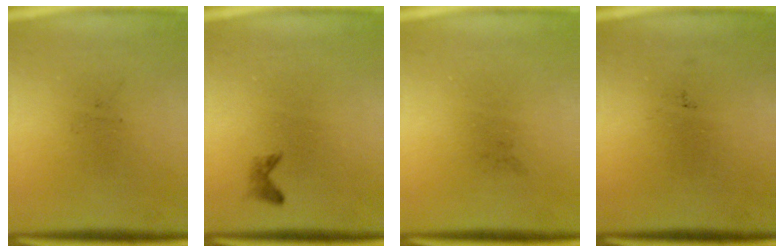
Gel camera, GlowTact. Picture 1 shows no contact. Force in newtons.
{"total": 0.8}
{"total": 0.0}
{"total": 0.0}